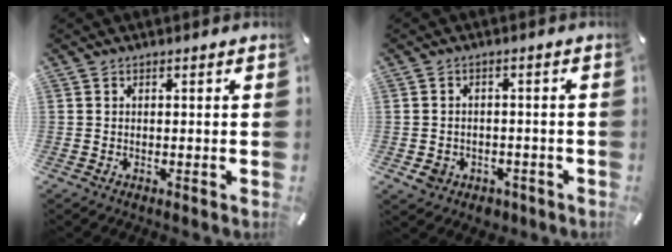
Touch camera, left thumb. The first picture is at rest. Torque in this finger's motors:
{"motor_torque": [0.62, 0.72, -0.01, 0.03, 0.00]}